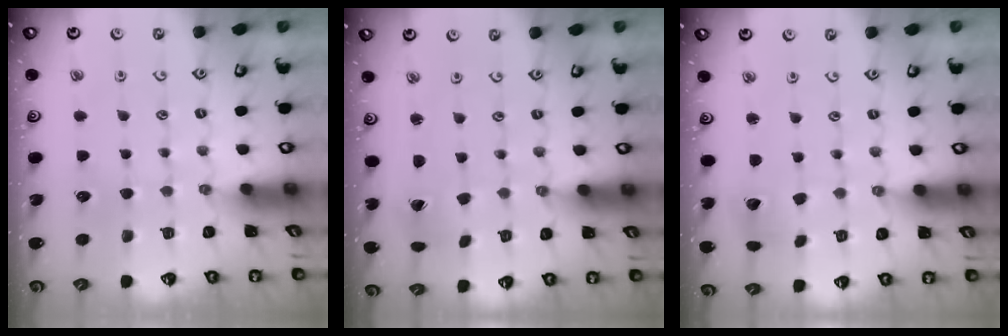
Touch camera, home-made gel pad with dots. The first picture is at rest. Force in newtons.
{"total": 1.5, "press": 1.5, "slide": 0.1}
{"total": 3.1, "press": 3.1, "slide": 0.4}